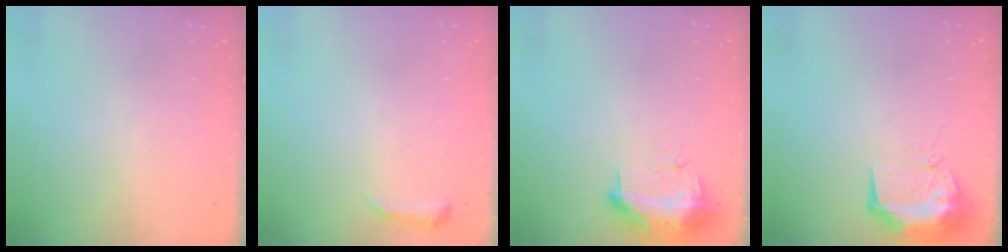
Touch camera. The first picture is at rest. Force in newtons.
{"total": 3.7, "press": 3.7, "slide": 0.7}
{"total": 11.3, "press": 10.3, "slide": 4.7}
{"total": 9.8, "press": 9.7, "slide": 1.2}